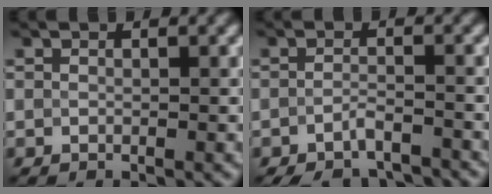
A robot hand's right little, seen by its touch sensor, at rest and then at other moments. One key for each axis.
{"total": 3.8, "fx": -3.0, "fy": 1.2, "fz": 1.9, "tx": -0.034, "ty": -0.008, "tz": -0.050}